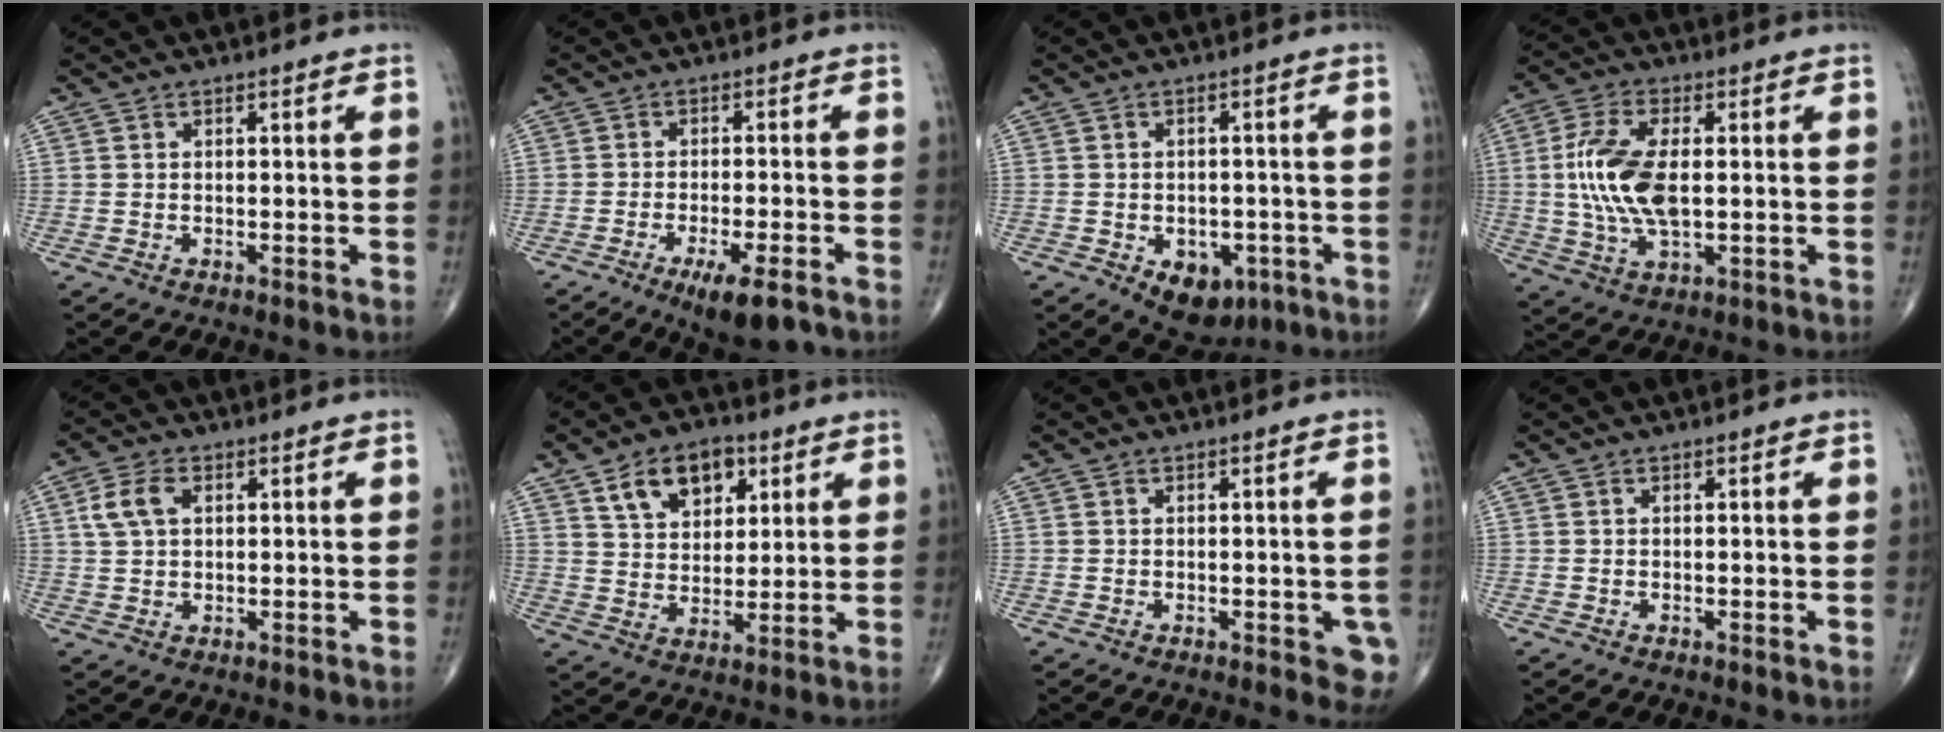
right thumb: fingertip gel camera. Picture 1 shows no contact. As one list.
[{"total": 7.9, "force": [-4.8, 1.9, 5.9], "torque": [-0.090, 0.006, -0.071]}, {"total": 8.5, "force": [-3.5, 5.7, 5.2], "torque": [-0.042, 0.013, -0.036]}, {"total": 13.0, "force": [0.5, 6.3, 11.4], "torque": [-0.245, 0.001, 0.009]}, {"total": 5.3, "force": [1.6, 3.3, 3.8], "torque": [-0.081, 0.007, 0.030]}, {"total": 11.5, "force": [5.5, 7.4, 6.8], "torque": [-0.076, -0.019, 0.096]}, {"total": 4.6, "force": [-1.4, 1.9, 4.0], "torque": [-0.020, -0.004, -0.015]}, {"total": 0.0}]